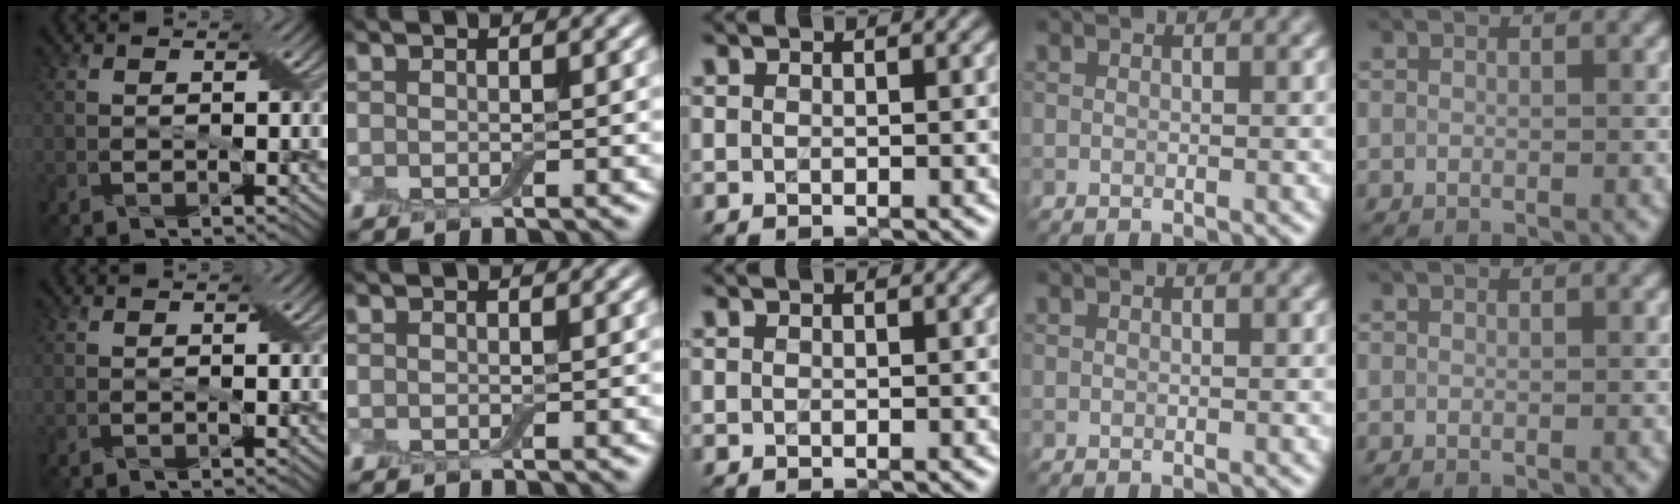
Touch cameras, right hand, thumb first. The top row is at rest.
{}